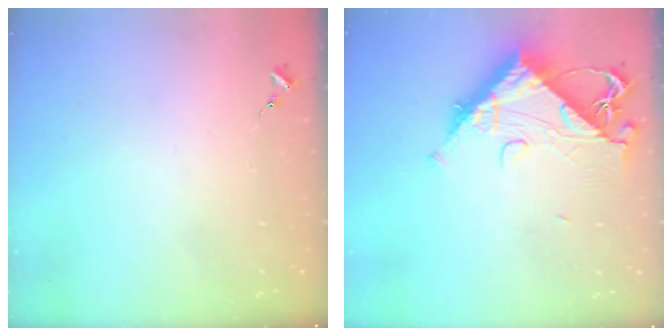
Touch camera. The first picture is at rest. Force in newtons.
{"total": 11.9, "press": 11.8, "slide": 1.4}